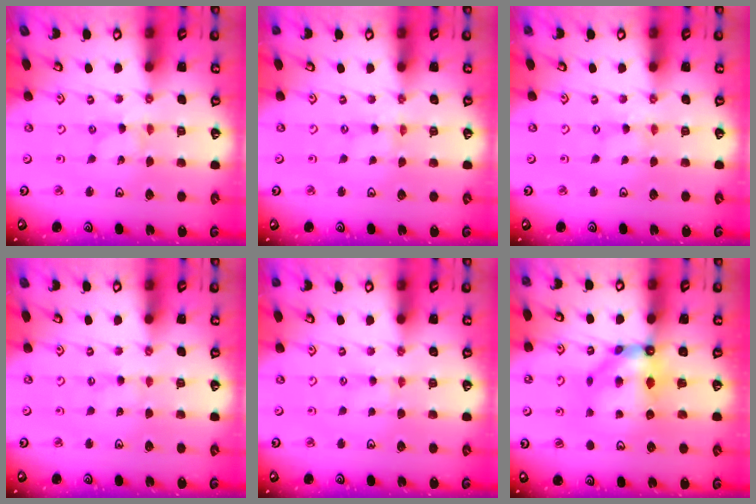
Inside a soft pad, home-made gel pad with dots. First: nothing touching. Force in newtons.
{"total": 0.0}
{"total": 0.0}
{"total": 1.4, "press": 1.4, "slide": 0.2}
{"total": 2.1, "press": 2.1, "slide": 0.3}
{"total": 8.6, "press": 8.6, "slide": 0.6}